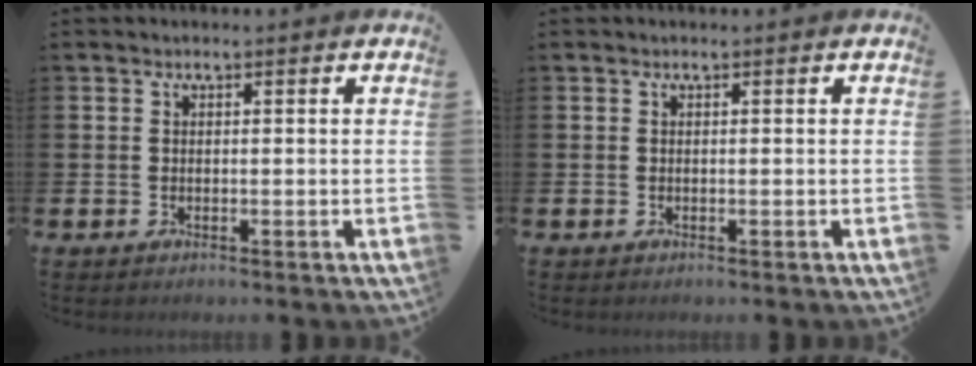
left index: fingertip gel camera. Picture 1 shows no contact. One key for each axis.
{"total": 0.0}